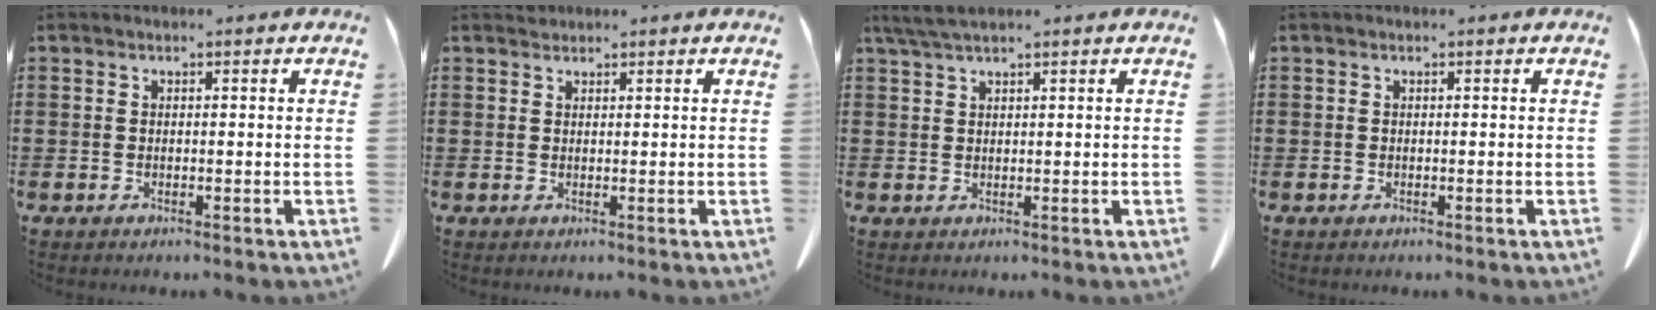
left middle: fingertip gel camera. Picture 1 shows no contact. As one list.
[{"total": 0.8, "force": [0.7, 0.2, 0.0], "torque": [-0.001, -0.002, 0.016]}, {"total": 2.7, "force": [2.1, 0.1, 1.8], "torque": [-0.039, -0.001, 0.040]}, {"total": 0.0}]